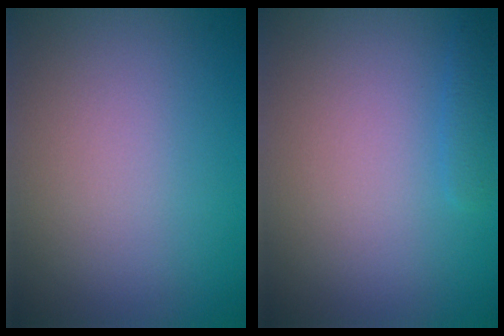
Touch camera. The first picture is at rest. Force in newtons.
{"total": 0.9, "press": 0.9, "slide": 0.0}